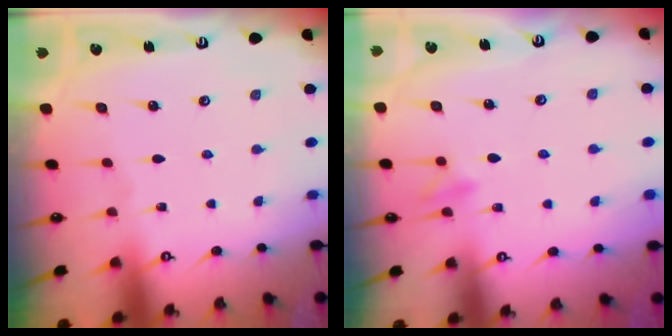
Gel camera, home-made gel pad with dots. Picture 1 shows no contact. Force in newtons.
{"total": 10.1, "press": 10.0, "slide": 1.4}